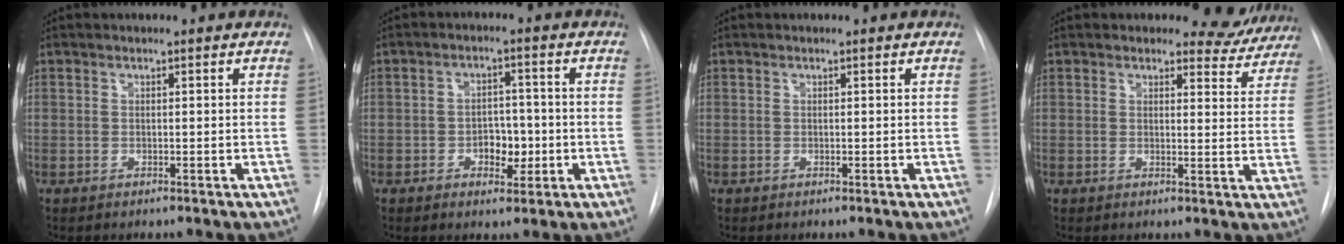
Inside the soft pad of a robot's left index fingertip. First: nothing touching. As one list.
[{"total": 4.6, "force": [-1.2, 2.9, 3.3], "torque": [-0.041, 0.006, -0.015]}, {"total": 0.0}, {"total": 6.1, "force": [5.7, 2.3, 0.1], "torque": [0.016, -0.025, 0.049]}]